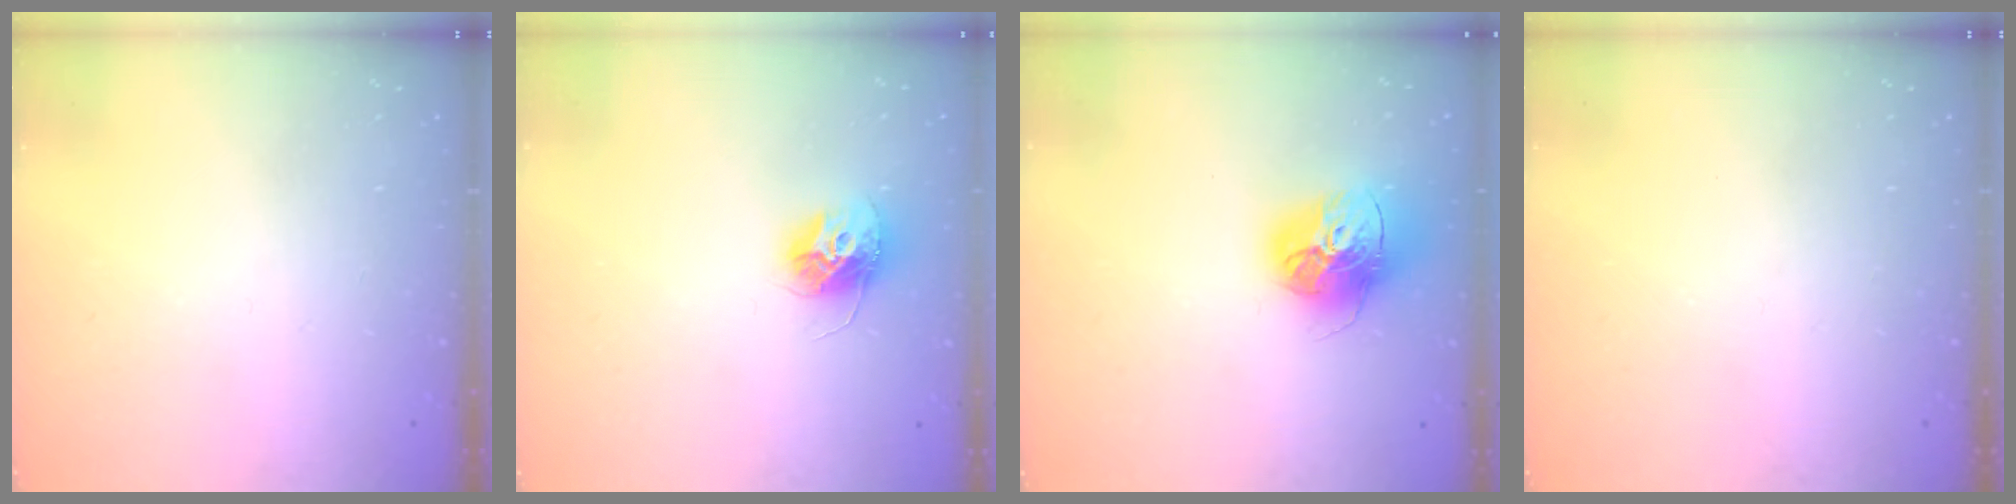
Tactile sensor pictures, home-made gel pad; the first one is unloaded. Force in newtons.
{"total": 10.9, "press": 10.9, "slide": 0.7}
{"total": 16.0, "press": 16.0, "slide": 1.7}
{"total": 0.0}